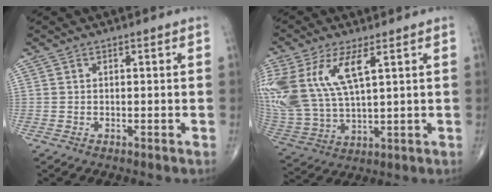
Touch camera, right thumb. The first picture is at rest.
{"total": 18.9, "force": [6.9, 8.7, 15.3], "torque": [-0.362, -0.016, 0.143]}